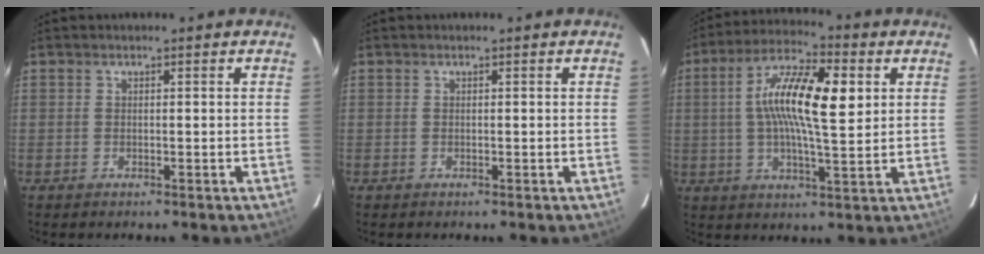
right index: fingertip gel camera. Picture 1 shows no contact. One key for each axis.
{"total": 0.0}
{"total": 14.2, "fx": 2.8, "fy": 3.8, "fz": 13.4, "tx": -0.240, "ty": 0.019, "tz": 0.040}